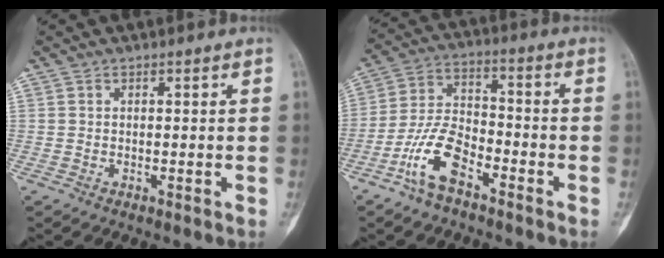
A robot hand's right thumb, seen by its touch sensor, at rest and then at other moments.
{"total": 10.3, "force": [-5.9, 4.8, 6.9], "torque": [-0.139, 0.041, -0.121]}